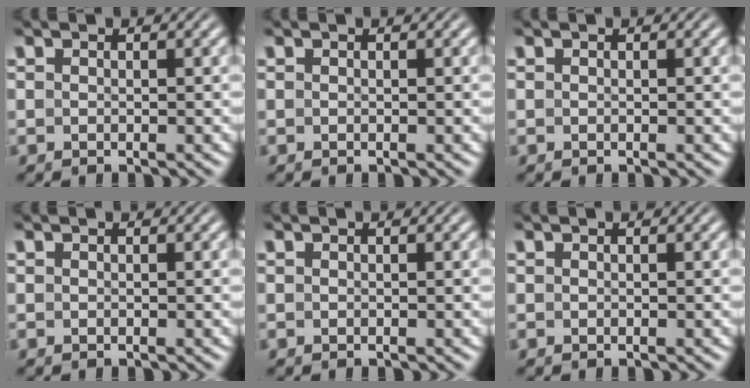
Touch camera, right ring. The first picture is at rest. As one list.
[{"total": 0.0}, {"total": 0.0}, {"total": 0.0}, {"total": 0.0}, {"total": 0.0}]